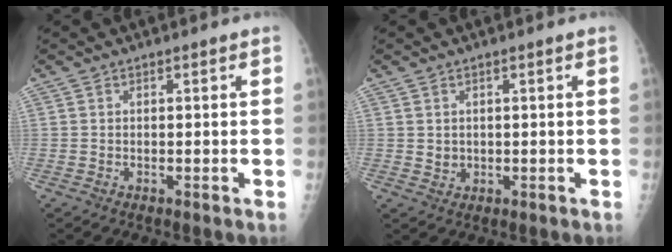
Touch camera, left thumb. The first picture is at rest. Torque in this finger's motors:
{"motor_torque": [-0.12, 0.08, 0.08, -0.03, 0.00]}